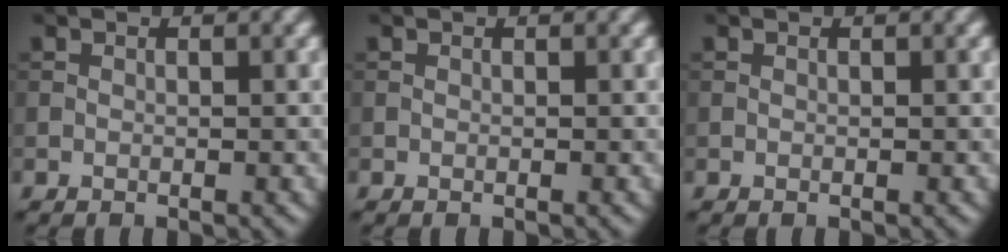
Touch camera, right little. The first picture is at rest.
{"total": 0.0}
{"total": 0.0}